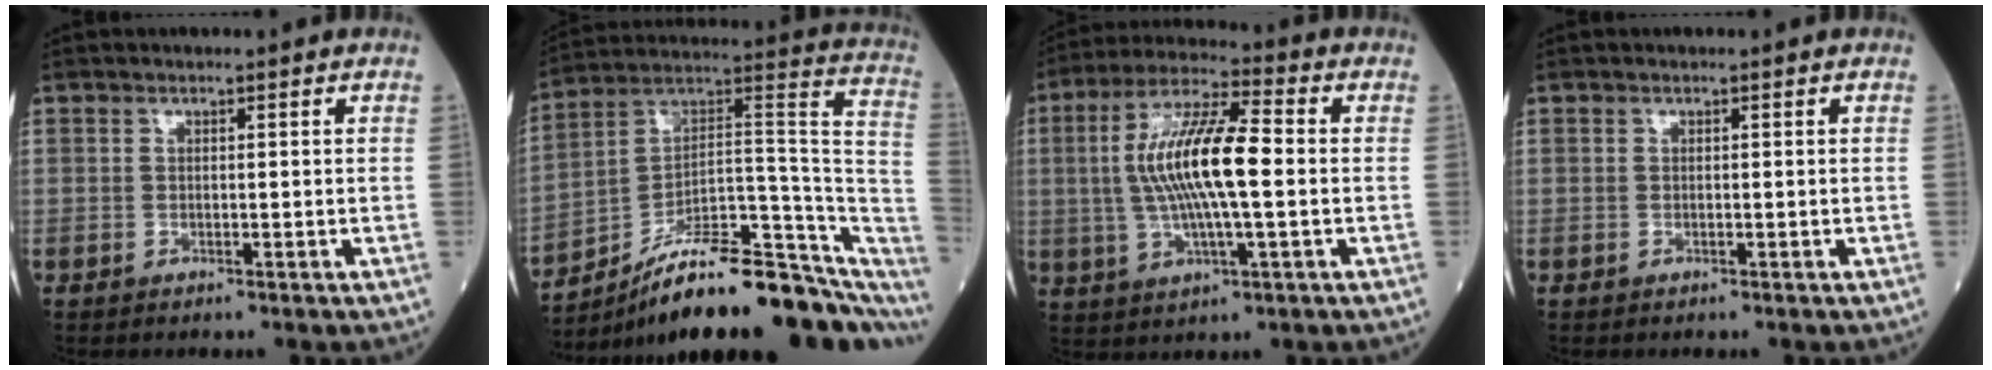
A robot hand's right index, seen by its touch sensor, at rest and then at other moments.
{"total": 25.3, "force": [-17.6, 5.9, 17.3], "torque": [-0.172, 0.048, -0.263]}
{"total": 13.3, "force": [0.2, 2.3, 13.1], "torque": [-0.260, 0.013, 0.002]}
{"total": 0.0}